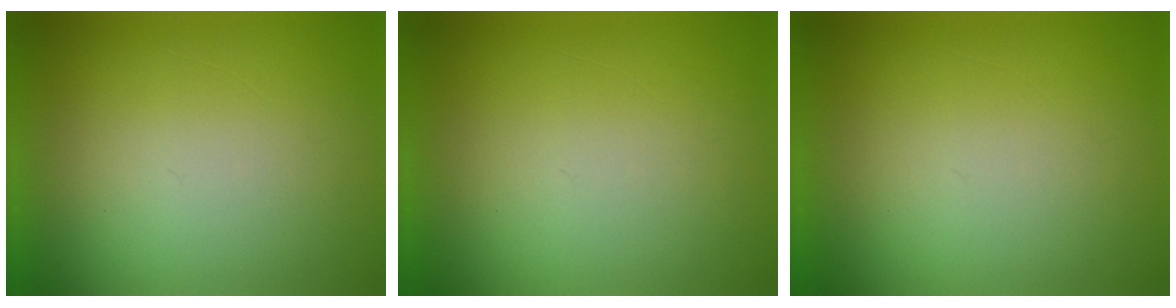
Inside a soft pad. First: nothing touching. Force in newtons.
{"total": 0.0}
{"total": 0.0}